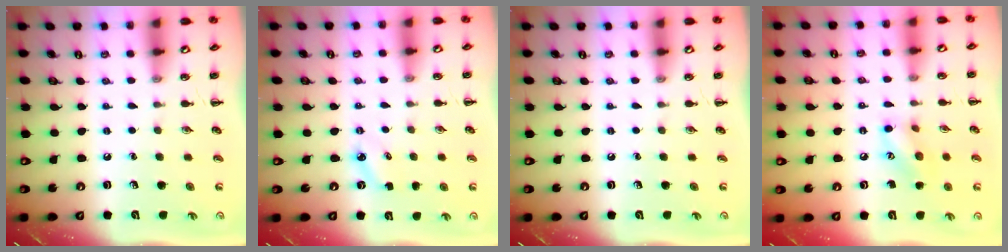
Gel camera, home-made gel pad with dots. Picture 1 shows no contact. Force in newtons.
{"total": 3.2, "press": 3.1, "slide": 1.0}
{"total": 0.0}
{"total": 9.8, "press": 9.8, "slide": 0.3}